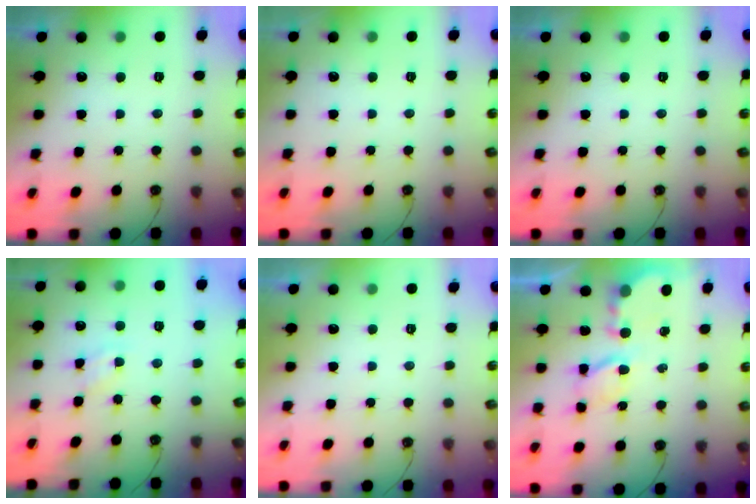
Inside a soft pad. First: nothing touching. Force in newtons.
{"total": 0.0}
{"total": 0.0}
{"total": 3.5, "press": 3.4, "slide": 0.5}
{"total": 0.0}
{"total": 5.3, "press": 5.3, "slide": 0.2}